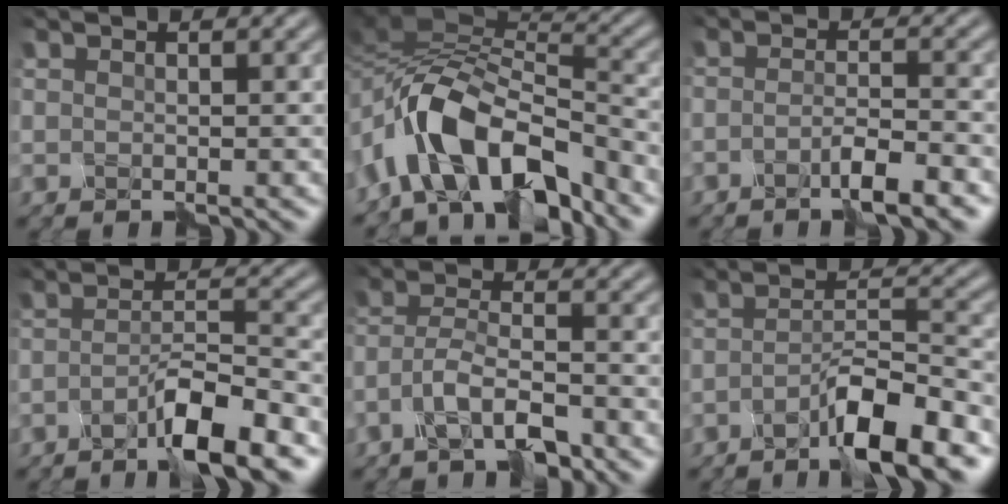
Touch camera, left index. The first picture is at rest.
{"total": 9.6, "force": [-5.7, 4.1, 6.5], "torque": [-0.106, 0.013, -0.116]}
{"total": 3.3, "force": [-2.4, 0.1, 2.3], "torque": [-0.044, 0.001, -0.047]}
{"total": 5.4, "force": [-3.7, 0.4, 4.0], "torque": [-0.066, 0.004, -0.066]}
{"total": 4.2, "force": [-3.3, 0.8, 2.5], "torque": [-0.054, 0.002, -0.069]}
{"total": 6.2, "force": [-4.2, 0.7, 4.5], "torque": [-0.075, 0.007, -0.074]}